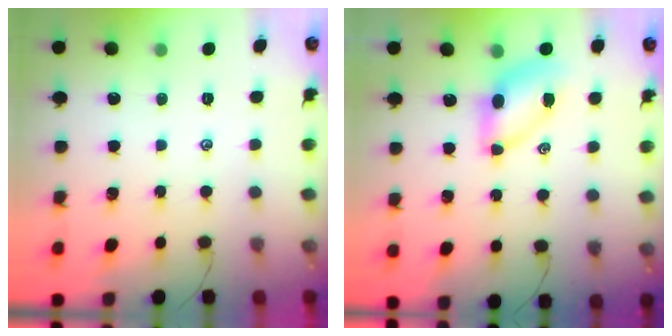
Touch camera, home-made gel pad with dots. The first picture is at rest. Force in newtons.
{"total": 7.1, "press": 7.1, "slide": 0.8}